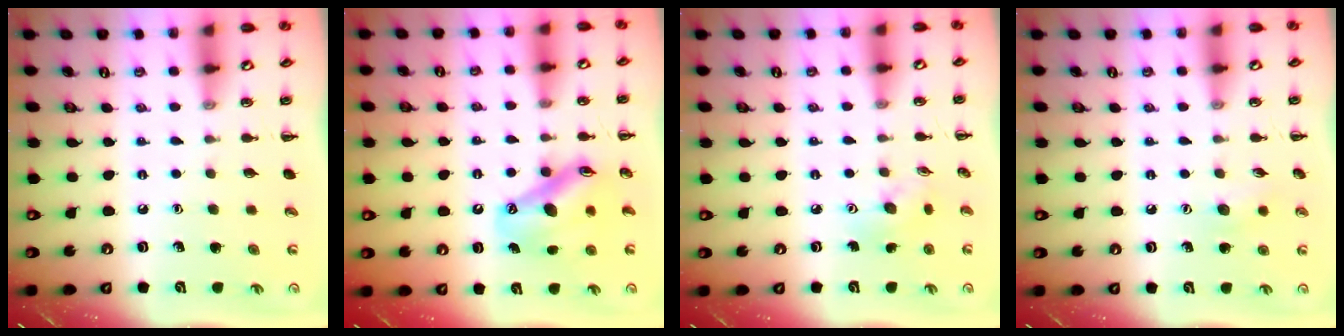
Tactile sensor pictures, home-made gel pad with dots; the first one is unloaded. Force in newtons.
{"total": 12.1, "press": 11.7, "slide": 3.3}
{"total": 4.8, "press": 4.7, "slide": 0.4}
{"total": 5.5, "press": 5.3, "slide": 1.4}